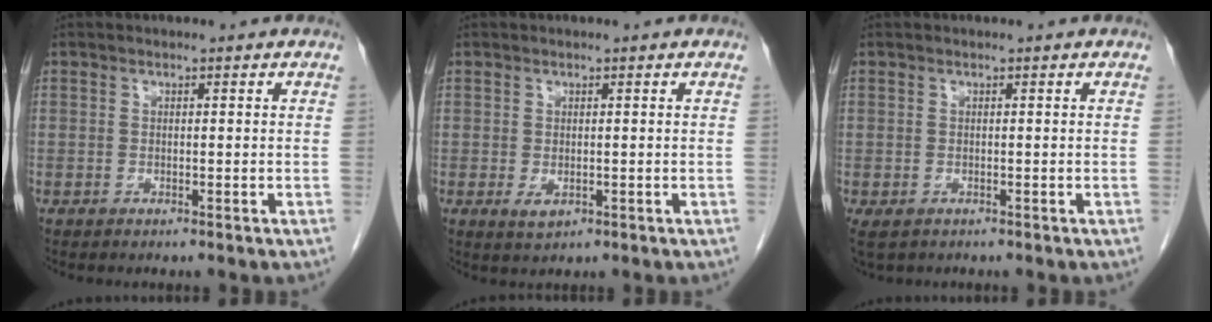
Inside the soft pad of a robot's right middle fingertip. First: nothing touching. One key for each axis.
{"total": 1.9, "fx": -0.5, "fy": 1.1, "fz": 1.4, "tx": -0.023, "ty": -0.003, "tz": -0.002}
{"total": 2.2, "fx": -1.2, "fy": 1.3, "fz": 1.3, "tx": -0.024, "ty": -0.005, "tz": -0.014}